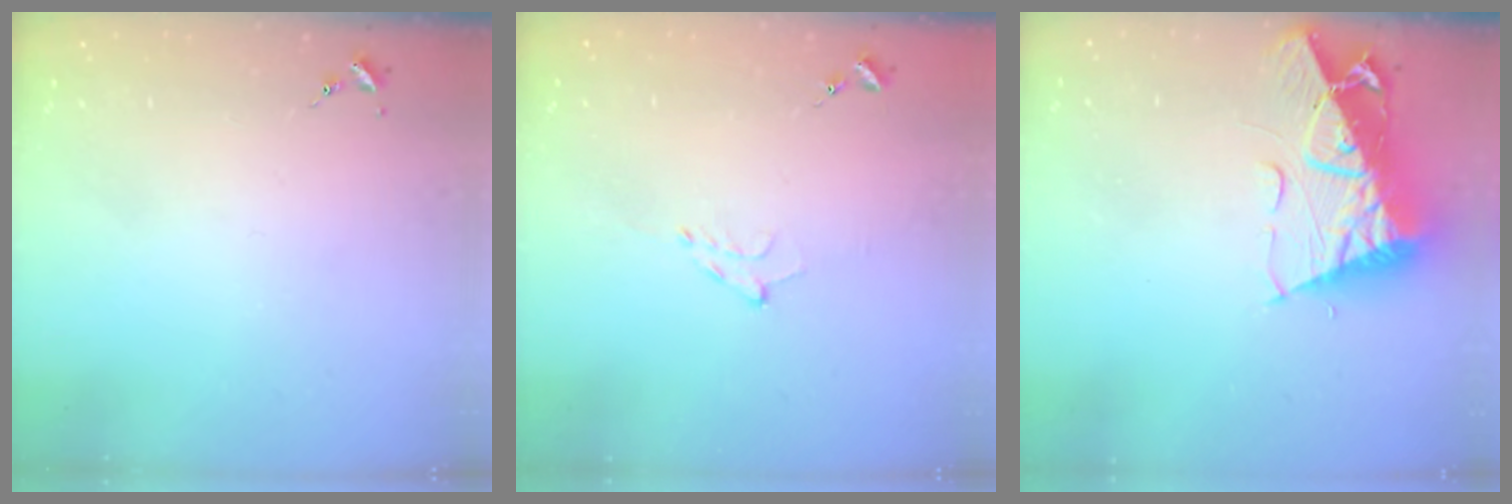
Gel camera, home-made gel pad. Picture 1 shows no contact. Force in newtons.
{"total": 4.8, "press": 4.8, "slide": 0.8}
{"total": 15.1, "press": 15.0, "slide": 1.6}